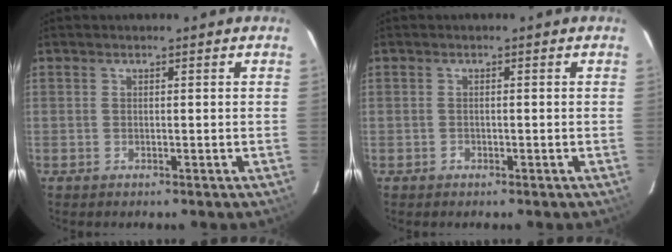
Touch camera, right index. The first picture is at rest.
{"total": 0.7, "force": [-0.5, 0.5, 0.0], "torque": [0.000, 0.003, -0.007]}